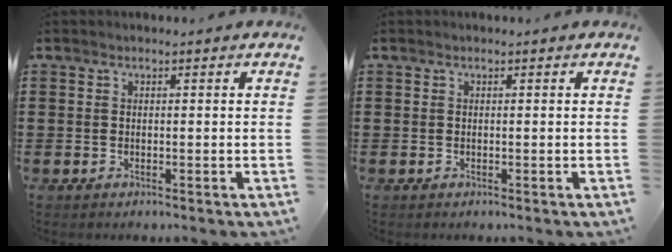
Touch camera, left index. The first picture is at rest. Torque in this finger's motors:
{"motor_torque": [0.01, 0.01, -0.01, -0.01]}